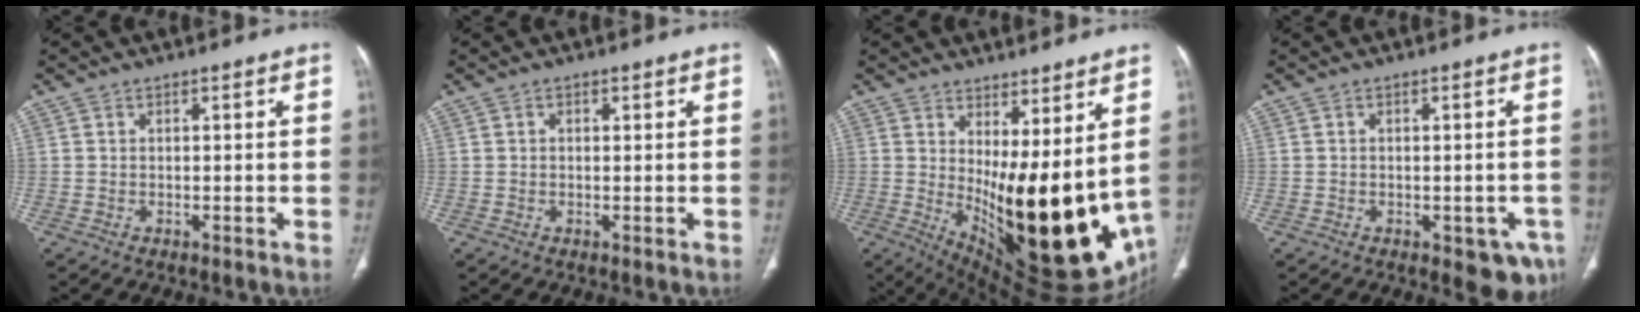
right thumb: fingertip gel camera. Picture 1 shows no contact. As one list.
[{"total": 0.7, "force": [0.3, 0.5, 0.4], "torque": [-0.004, 0.000, 0.003]}, {"total": 22.6, "force": [1.6, 8.2, 21.0], "torque": [-0.286, -0.064, 0.052]}, {"total": 6.4, "force": [-2.9, 3.2, 4.8], "torque": [-0.028, 0.002, -0.032]}]